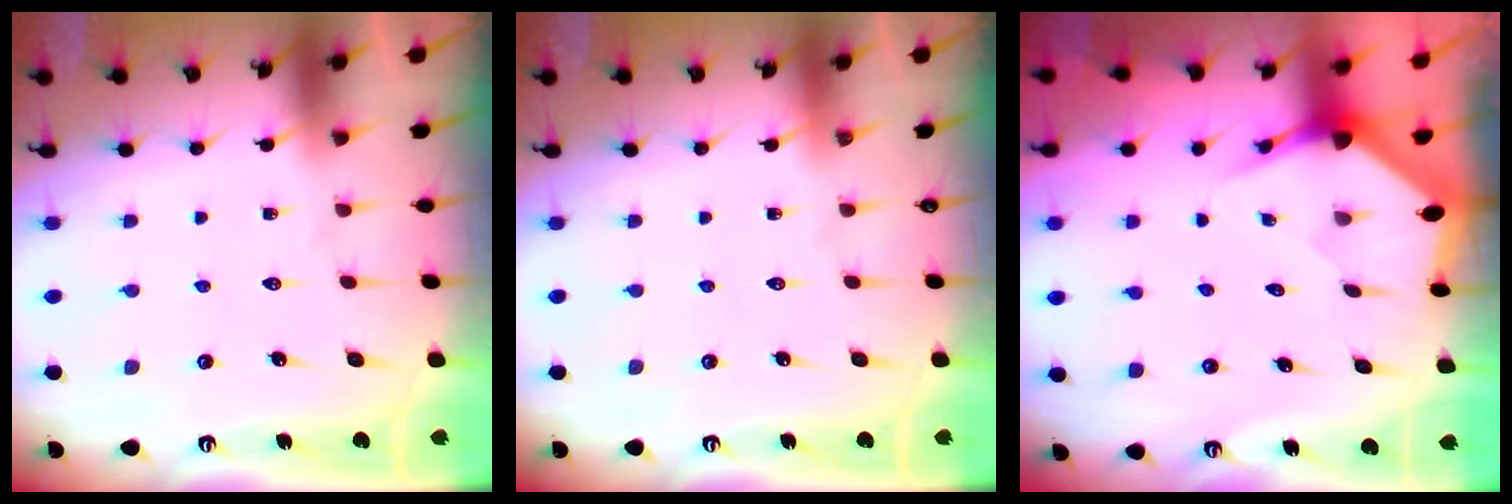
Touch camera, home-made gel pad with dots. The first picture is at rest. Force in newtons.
{"total": 0.0}
{"total": 2.9, "press": 2.9, "slide": 0.2}